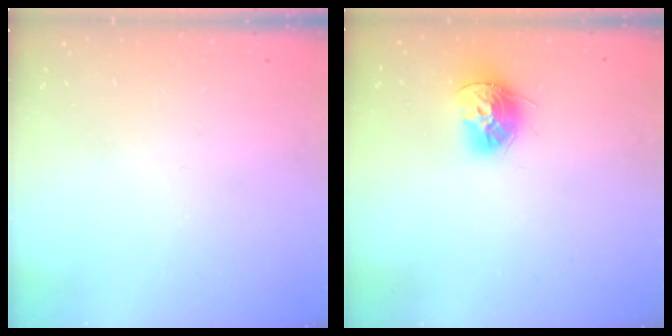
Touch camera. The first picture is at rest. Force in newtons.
{"total": 12.6, "press": 12.5, "slide": 1.2}